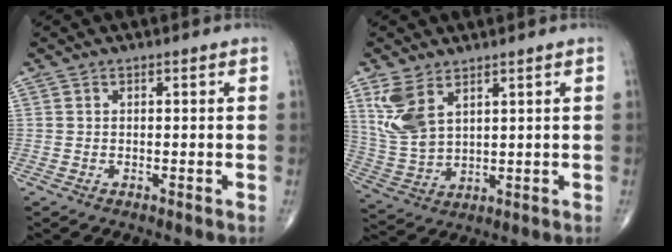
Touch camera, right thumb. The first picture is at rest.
{"total": 8.9, "force": [4.6, 4.5, 6.1], "torque": [-0.132, -0.015, 0.106]}